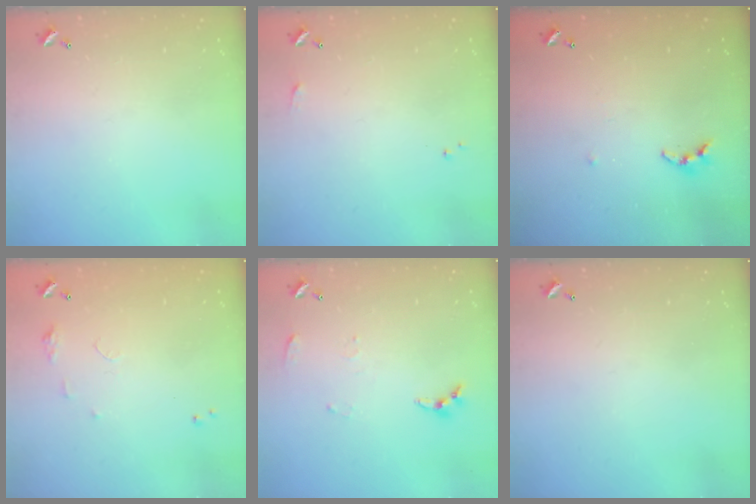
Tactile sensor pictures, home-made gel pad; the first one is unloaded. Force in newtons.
{"total": 4.2, "press": 4.2, "slide": 0.6}
{"total": 4.3, "press": 4.3, "slide": 0.4}
{"total": 6.3, "press": 6.3, "slide": 0.7}
{"total": 4.3, "press": 4.3, "slide": 0.5}
{"total": 0.0}